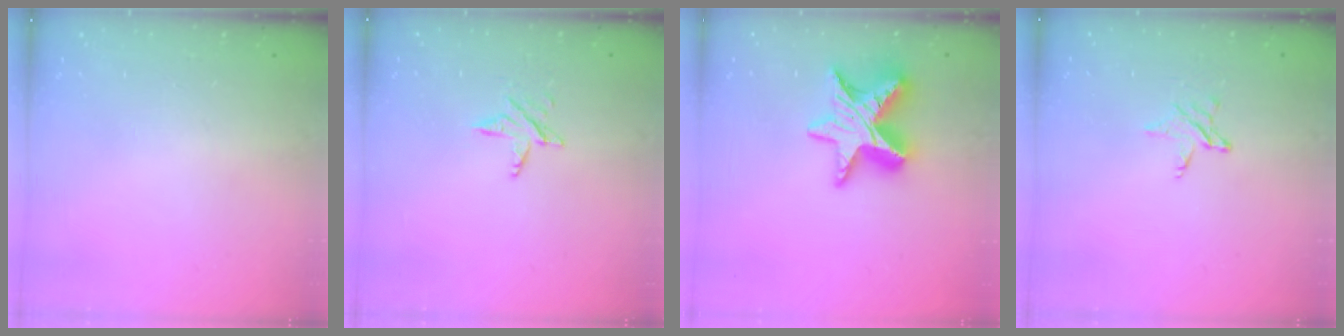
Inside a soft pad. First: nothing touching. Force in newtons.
{"total": 4.1, "press": 4.0, "slide": 0.5}
{"total": 13.9, "press": 13.9, "slide": 0.6}
{"total": 3.6, "press": 3.6, "slide": 0.3}